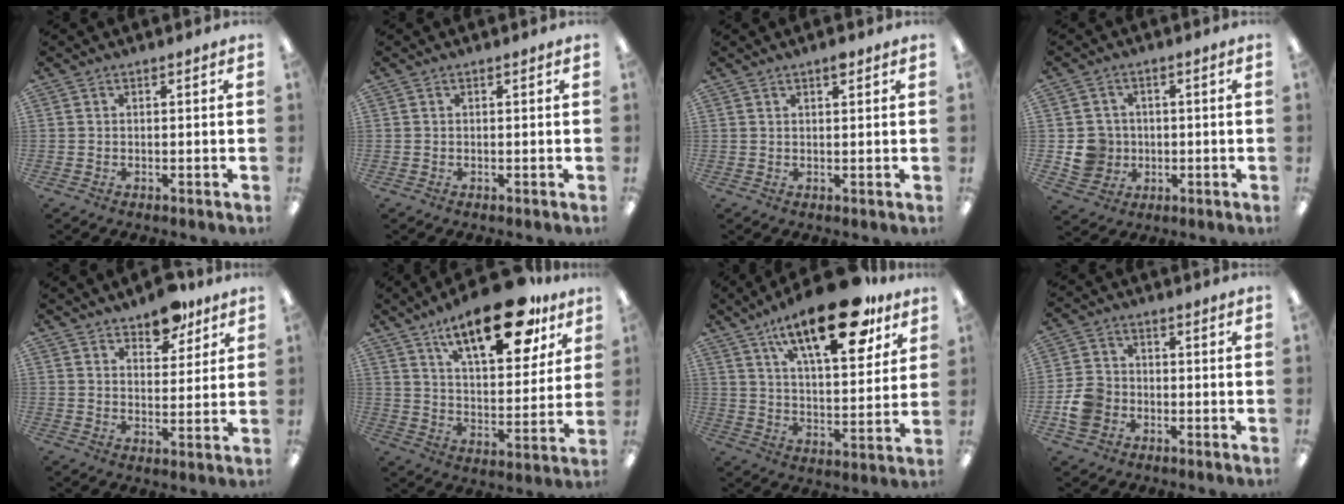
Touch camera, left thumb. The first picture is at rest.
{"total": 0.0}
{"total": 1.8, "force": [1.4, 0.4, 1.0], "torque": [-0.013, -0.003, 0.023]}
{"total": 6.9, "force": [-0.6, 6.8, 1.3], "torque": [-0.029, 0.011, -0.001]}
{"total": 7.9, "force": [6.5, 3.5, 2.8], "torque": [-0.024, -0.038, 0.114]}
{"total": 21.3, "force": [13.8, 8.3, 14.0], "torque": [-0.199, -0.075, 0.222]}
{"total": 21.8, "force": [14.0, 7.8, 14.8], "torque": [-0.220, -0.073, 0.224]}
{"total": 7.1, "force": [-2.2, 5.9, 3.3], "torque": [-0.065, 0.014, -0.039]}